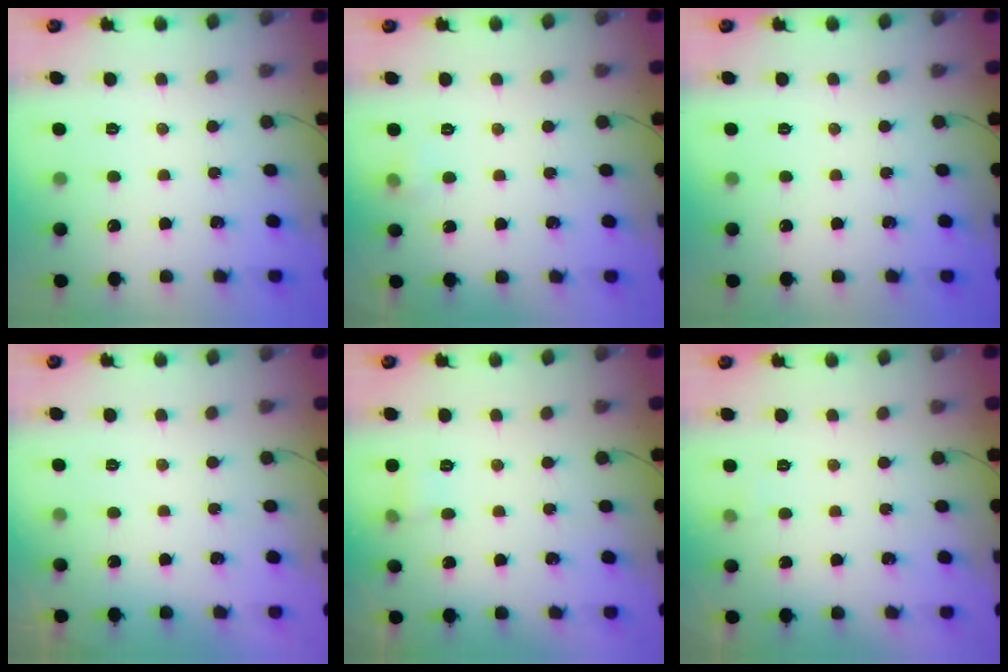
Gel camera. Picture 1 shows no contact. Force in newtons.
{"total": 3.6, "press": 3.5, "slide": 0.9}
{"total": 0.0}
{"total": 0.0}
{"total": 4.2, "press": 4.0, "slide": 1.5}
{"total": 2.3, "press": 2.1, "slide": 0.9}